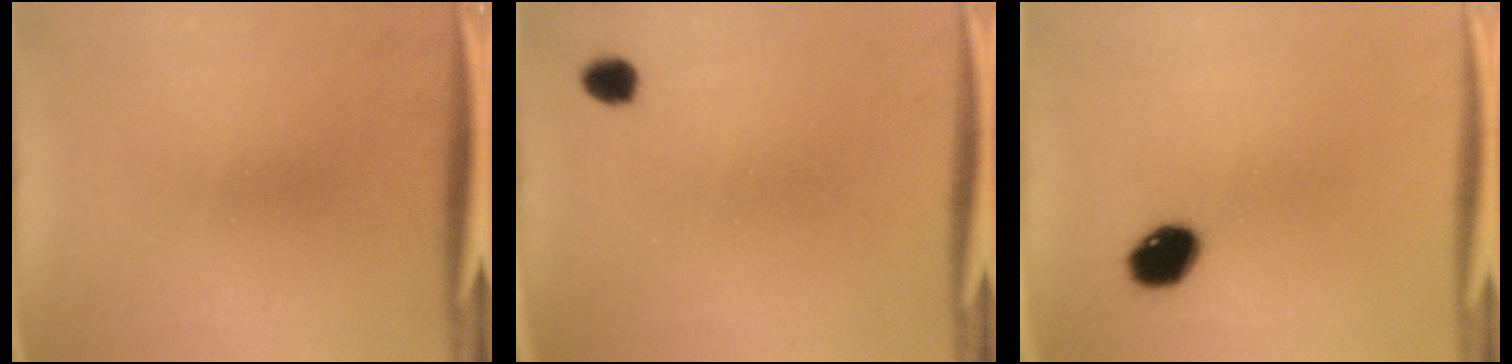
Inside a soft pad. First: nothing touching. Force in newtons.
{"total": 2.4}
{"total": 7.7}